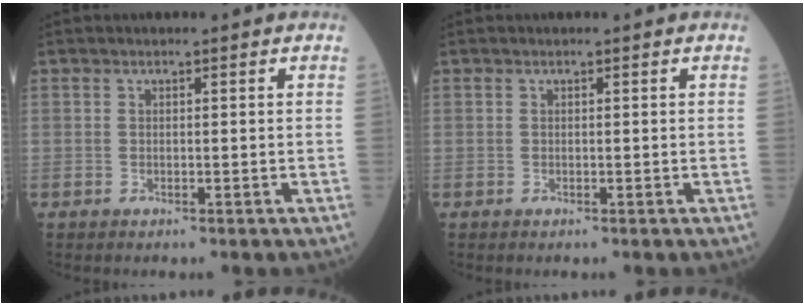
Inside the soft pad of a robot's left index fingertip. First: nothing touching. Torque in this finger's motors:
{"motor_torque": [0.00, 0.00, 0.00, 0.00]}